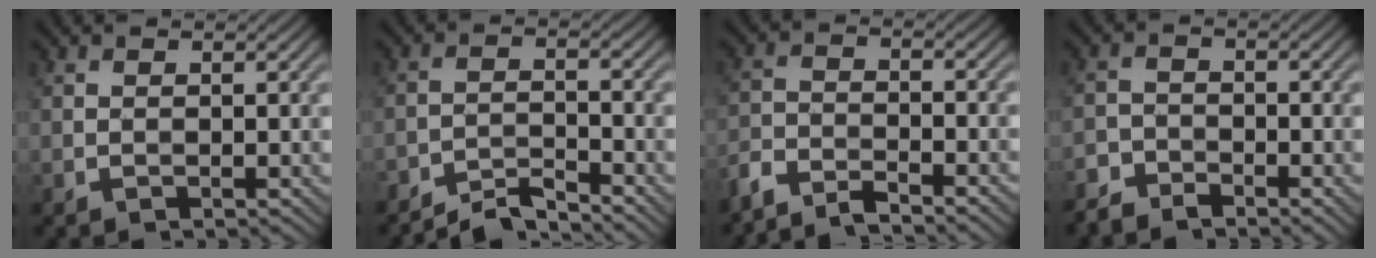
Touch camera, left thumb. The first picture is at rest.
{"total": 4.4, "force": [-4.1, 0.5, 1.3], "torque": [-0.020, 0.005, -0.083]}
{"total": 5.4, "force": [-4.9, 1.1, 2.1], "torque": [-0.046, -0.007, -0.103]}
{"total": 3.4, "force": [-3.1, 1.2, 0.8], "torque": [-0.014, -0.003, -0.070]}